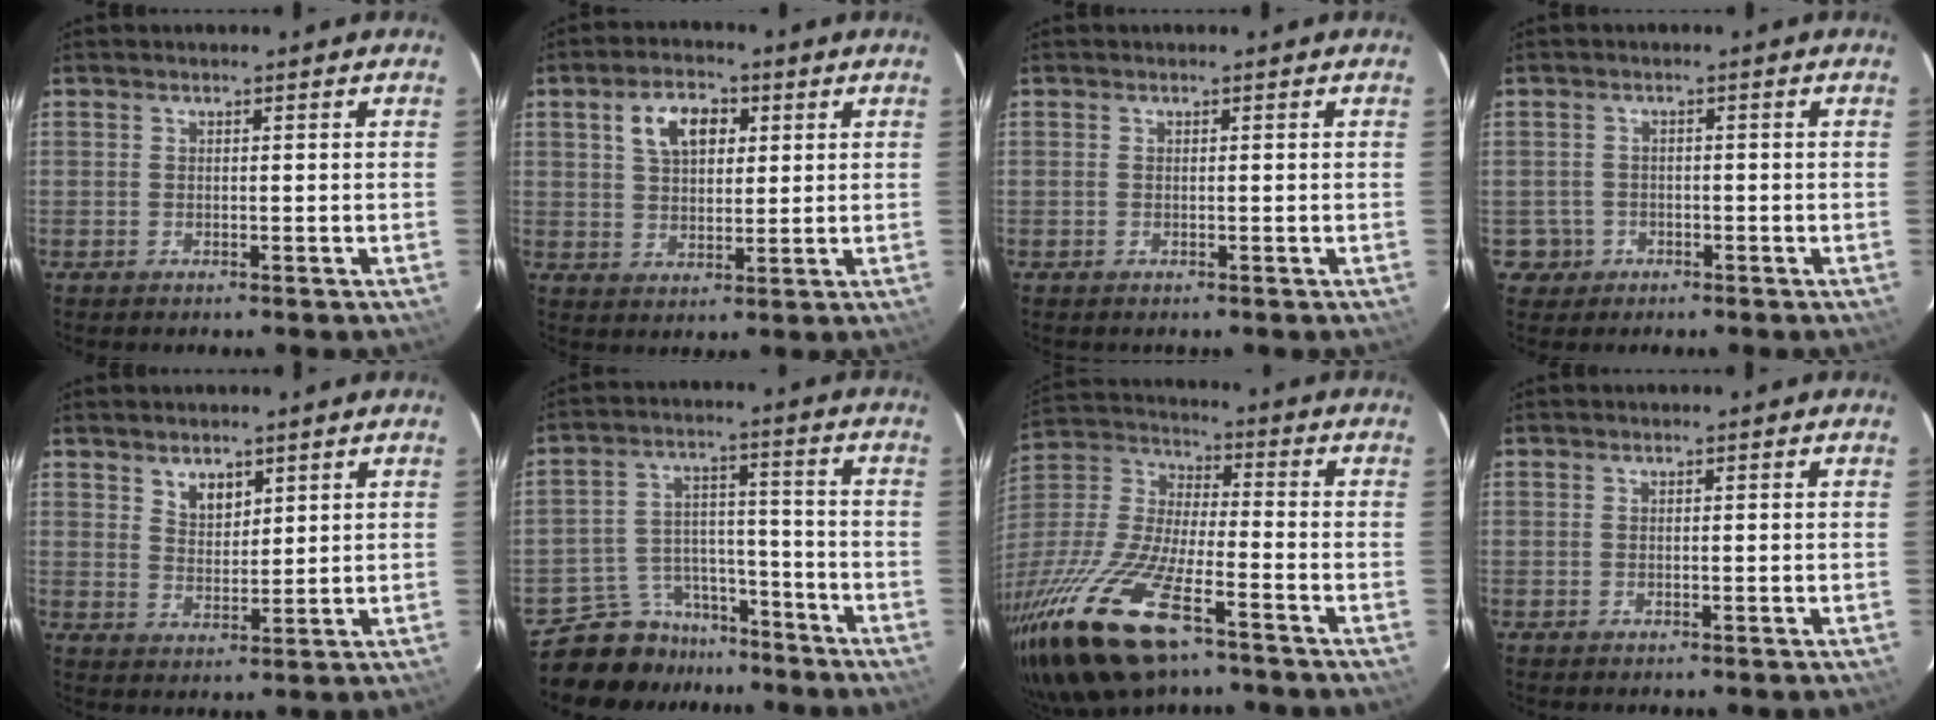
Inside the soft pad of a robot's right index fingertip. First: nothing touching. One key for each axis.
{"total": 7.7, "fx": 2.9, "fy": 4.7, "fz": 5.4, "tx": -0.098, "ty": 0.023, "tz": 0.054}
{"total": 0.0}
{"total": 3.6, "fx": -1.2, "fy": 3.4, "fz": 0.1, "tx": -0.008, "ty": 0.017, "tz": -0.016}
{"total": 4.3, "fx": 2.8, "fy": 2.4, "fz": 2.1, "tx": -0.031, "ty": 0.002, "tz": 0.052}
{"total": 11.1, "fx": -9.5, "fy": 5.6, "fz": 0.9, "tx": -0.034, "ty": 0.044, "tz": -0.144}
{"total": 26.3, "fx": -16.5, "fy": 8.4, "fz": 18.7, "tx": -0.405, "ty": -0.059, "tz": -0.303}
{"total": 0.0}